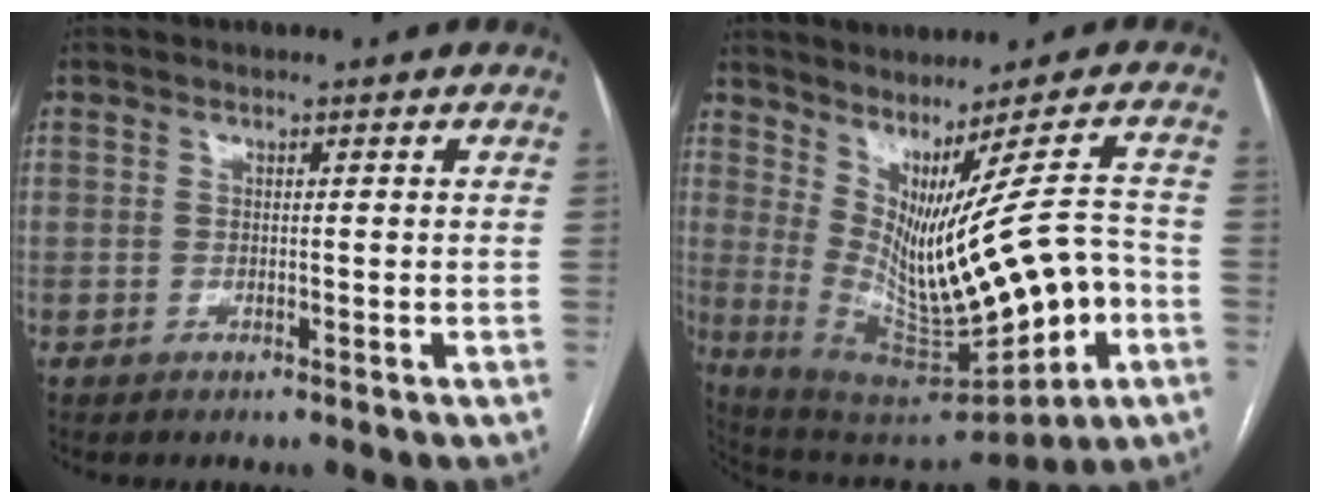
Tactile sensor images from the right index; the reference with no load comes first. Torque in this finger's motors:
{"motor_torque": [0.74, 0.04, 0.73, 0.21]}